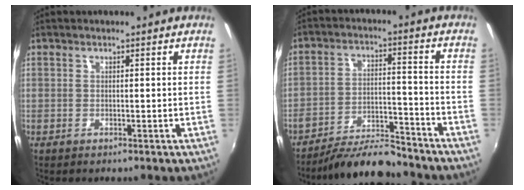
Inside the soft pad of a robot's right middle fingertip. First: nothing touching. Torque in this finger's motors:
{"motor_torque": [-0.45, -0.56, 0.20, 0.02]}